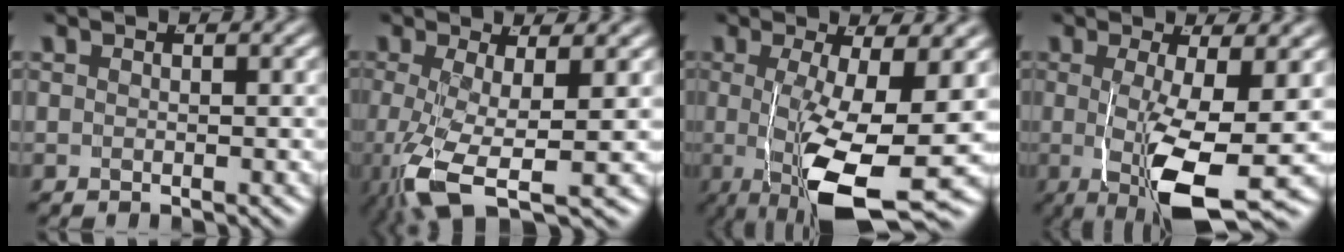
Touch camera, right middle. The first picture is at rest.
{"total": 7.6, "force": [-3.6, 3.4, 5.8], "torque": [-0.142, -0.050, -0.028]}
{"total": 10.3, "force": [-2.3, 3.2, 9.5], "torque": [-0.159, -0.034, -0.016]}
{"total": 8.5, "force": [-1.8, 1.8, 8.1], "torque": [-0.132, -0.029, -0.010]}